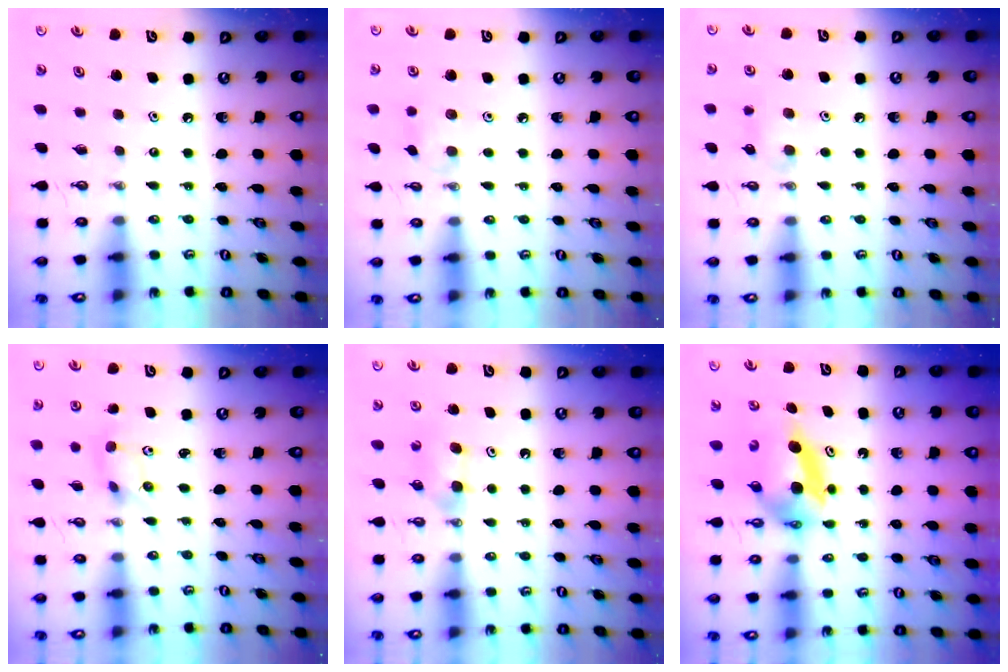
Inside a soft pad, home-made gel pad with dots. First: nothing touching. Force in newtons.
{"total": 6.0, "press": 5.7, "slide": 1.9}
{"total": 8.2, "press": 7.4, "slide": 3.4}
{"total": 2.6, "press": 2.4, "slide": 1.0}
{"total": 4.8, "press": 4.8, "slide": 0.5}
{"total": 5.1, "press": 5.1, "slide": 0.7}